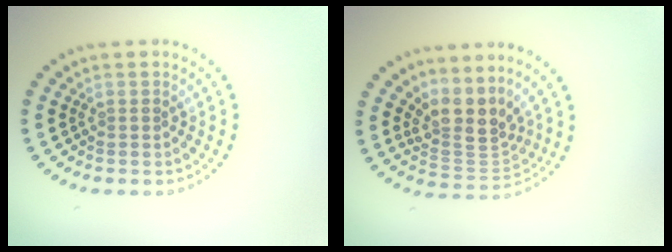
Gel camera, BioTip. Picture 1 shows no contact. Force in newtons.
{"total": 3.9, "press": 2.9, "slide": 2.6}